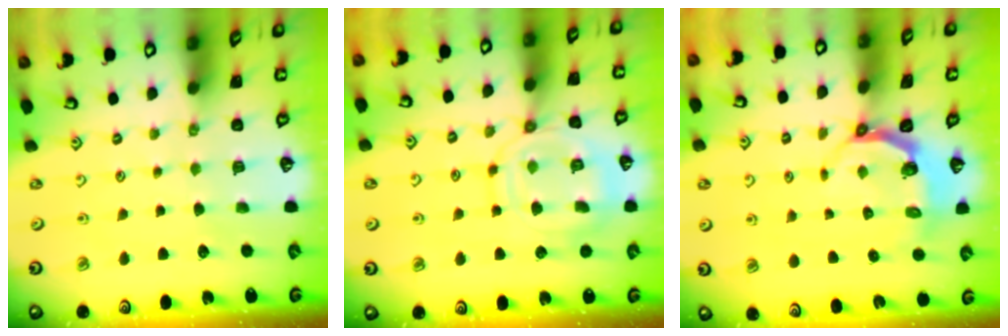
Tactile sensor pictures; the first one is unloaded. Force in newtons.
{"total": 14.4, "press": 14.3, "slide": 1.2}
{"total": 4.8, "press": 3.7, "slide": 3.1}